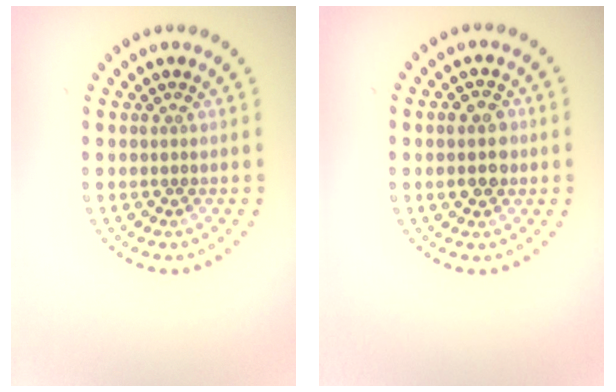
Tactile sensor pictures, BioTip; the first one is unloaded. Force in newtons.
{"total": 3.0, "press": 3.0, "slide": 0.1}